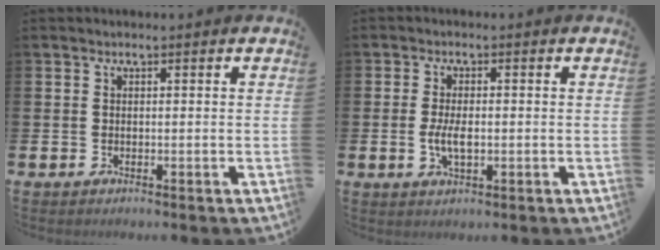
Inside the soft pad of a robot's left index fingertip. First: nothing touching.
{"total": 3.6, "force": [-0.4, 1.6, 3.2], "torque": [-0.060, -0.002, -0.011]}